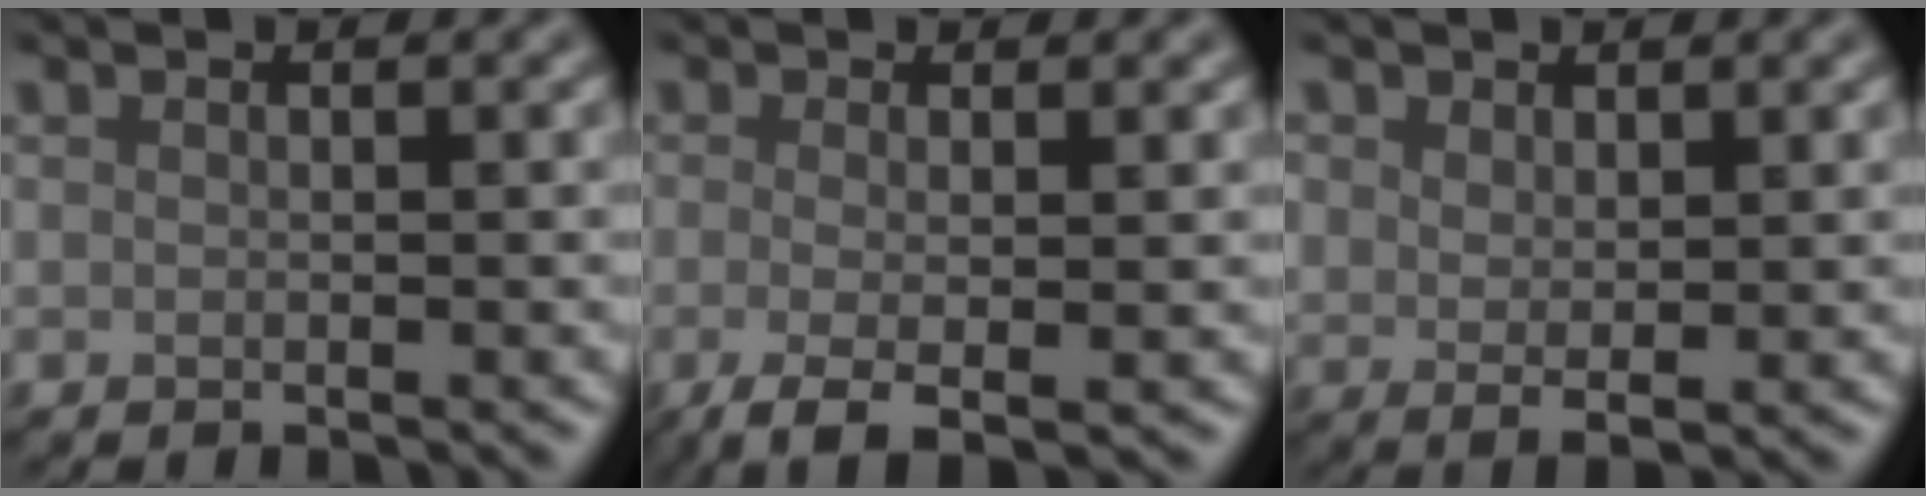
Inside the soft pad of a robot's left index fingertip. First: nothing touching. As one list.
[{"total": 3.8, "force": [-0.8, 1.1, 3.5], "torque": [-0.064, -0.008, -0.016]}, {"total": 2.3, "force": [1.4, 1.3, 1.2], "torque": [-0.025, -0.006, 0.029]}]